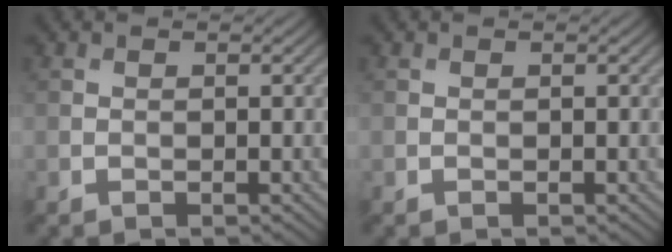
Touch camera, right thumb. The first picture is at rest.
{"total": 0.0}